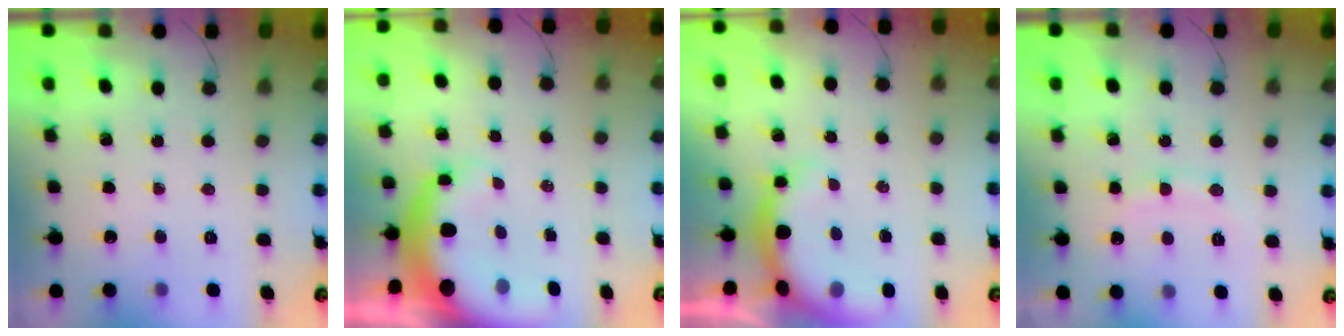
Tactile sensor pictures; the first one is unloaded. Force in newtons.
{"total": 8.0, "press": 7.7, "slide": 2.0}
{"total": 7.3, "press": 7.2, "slide": 1.3}
{"total": 7.3, "press": 7.2, "slide": 0.9}